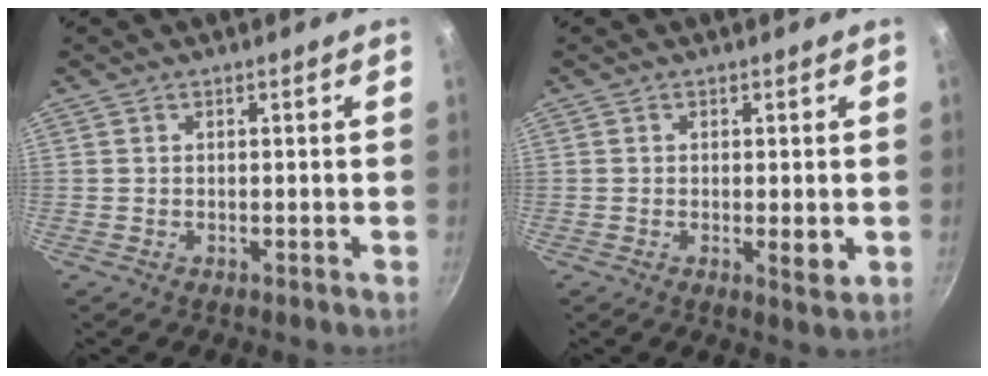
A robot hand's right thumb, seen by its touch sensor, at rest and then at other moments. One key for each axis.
{"total": 2.9, "fx": -0.3, "fy": 1.1, "fz": 2.7, "tx": -0.043, "ty": -0.010, "tz": -0.003}